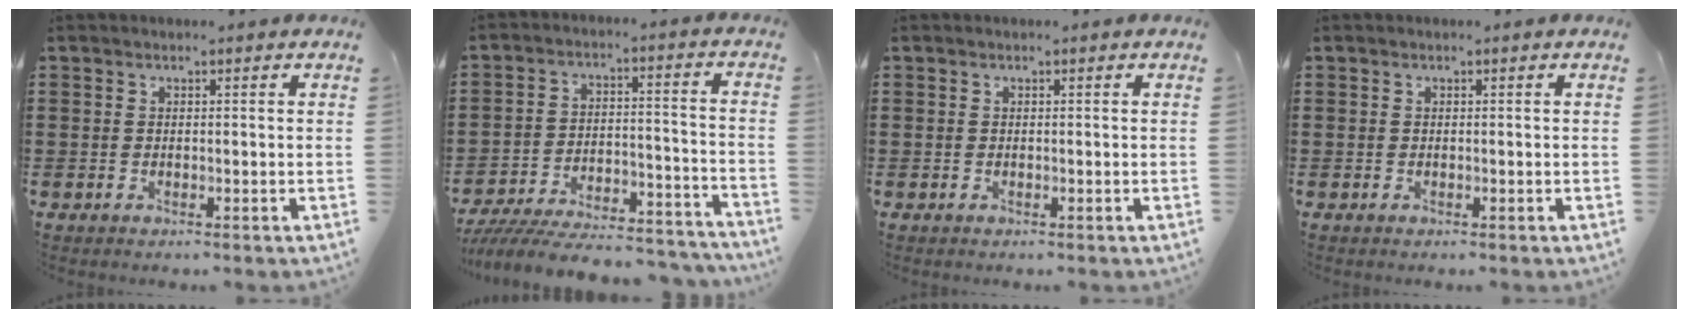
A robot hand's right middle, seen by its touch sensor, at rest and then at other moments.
{"total": 8.7, "force": [-8.2, 0.9, 2.7], "torque": [-0.040, 0.015, -0.160]}
{"total": 0.0}
{"total": 0.0}